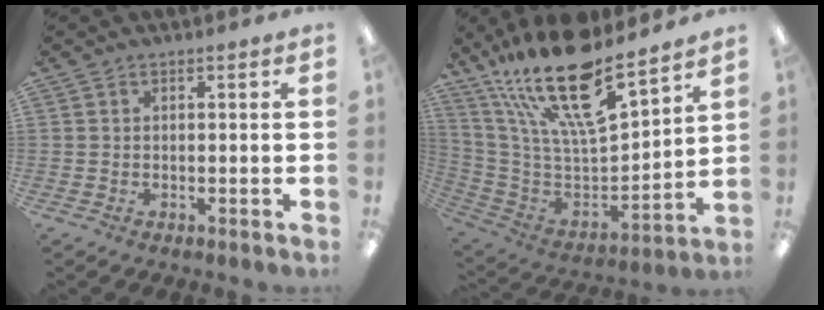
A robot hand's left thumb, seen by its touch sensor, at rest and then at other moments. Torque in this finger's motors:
{"motor_torque": [1.13, -0.16, 1.84, -0.93, 0.26]}